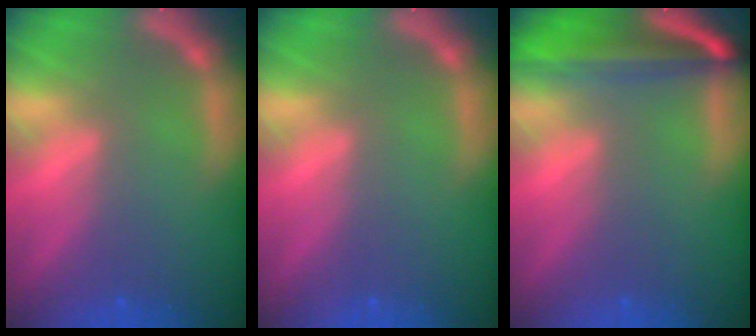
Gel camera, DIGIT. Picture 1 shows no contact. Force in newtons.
{"total": 0.0}
{"total": 8.0}